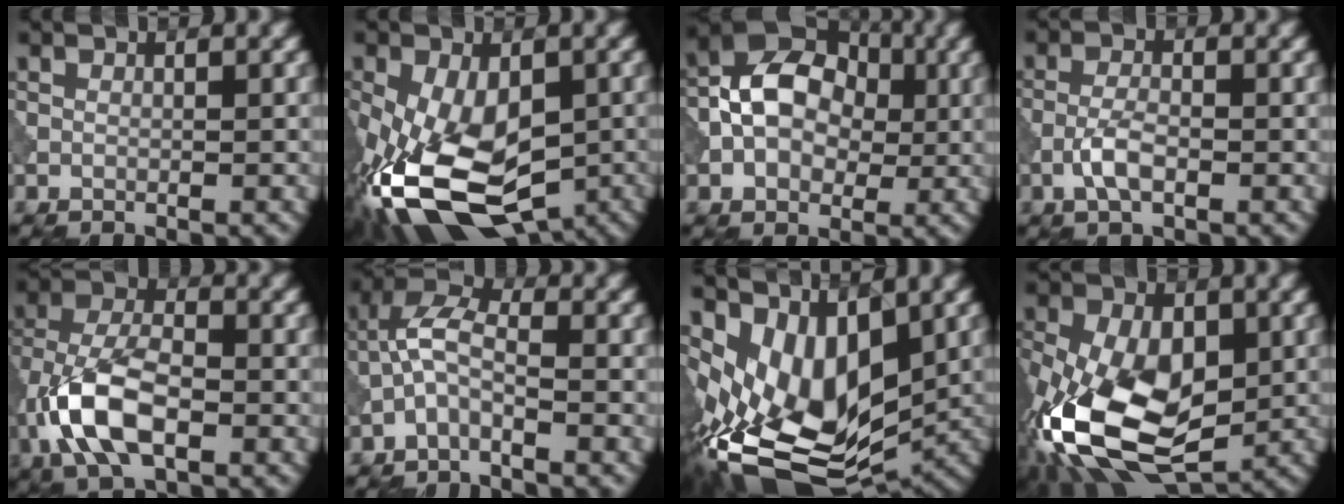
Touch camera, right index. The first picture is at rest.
{"total": 14.9, "force": [-5.0, 8.4, 11.2], "torque": [-0.247, -0.053, -0.072]}
{"total": 9.1, "force": [0.0, 6.9, 5.9], "torque": [-0.095, 0.025, -0.016]}
{"total": 2.7, "force": [-1.2, 1.1, 2.2], "torque": [-0.047, 0.003, -0.030]}
{"total": 8.2, "force": [-2.9, 4.2, 6.4], "torque": [-0.138, 0.003, -0.066]}
{"total": 3.5, "force": [-1.5, 1.3, 2.9], "torque": [-0.063, 0.017, -0.041]}
{"total": 12.1, "force": [0.2, 7.3, 9.6], "torque": [-0.176, -0.030, 0.018]}
{"total": 13.9, "force": [-3.1, 8.4, 10.7], "torque": [-0.240, -0.019, -0.056]}